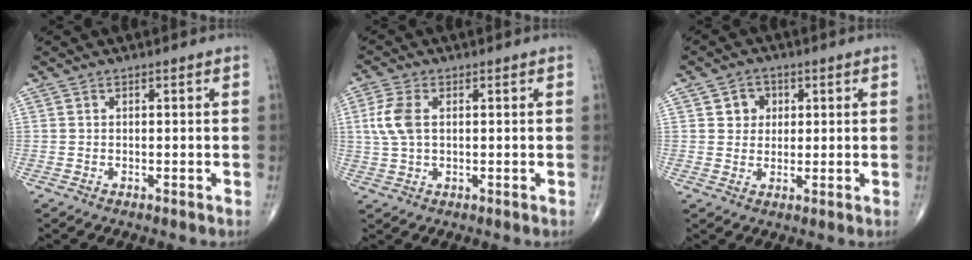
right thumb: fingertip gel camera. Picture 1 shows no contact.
{"total": 5.9, "force": [1.0, 3.3, 4.8], "torque": [-0.119, 0.007, 0.017]}
{"total": 4.2, "force": [1.3, 3.7, 1.6], "torque": [0.000, -0.001, 0.016]}